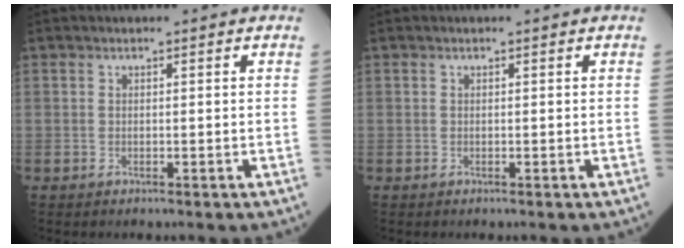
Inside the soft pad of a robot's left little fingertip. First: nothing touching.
{"total": 0.0}